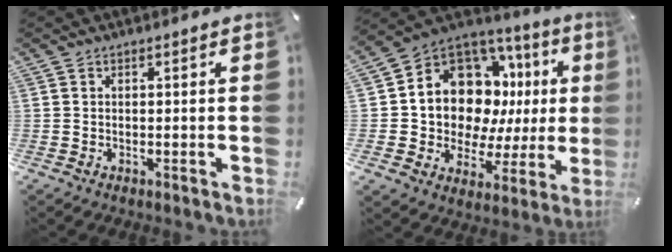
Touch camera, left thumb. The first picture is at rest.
{"total": 13.8, "force": [5.2, 10.5, 7.3], "torque": [-0.124, -0.061, 0.101]}